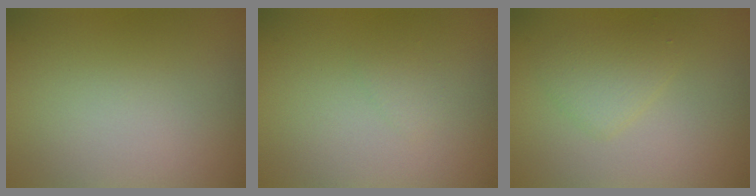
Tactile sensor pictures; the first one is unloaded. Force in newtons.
{"total": 0.7, "press": 0.7, "slide": 0.1}
{"total": 2.0, "press": 2.0, "slide": 0.1}